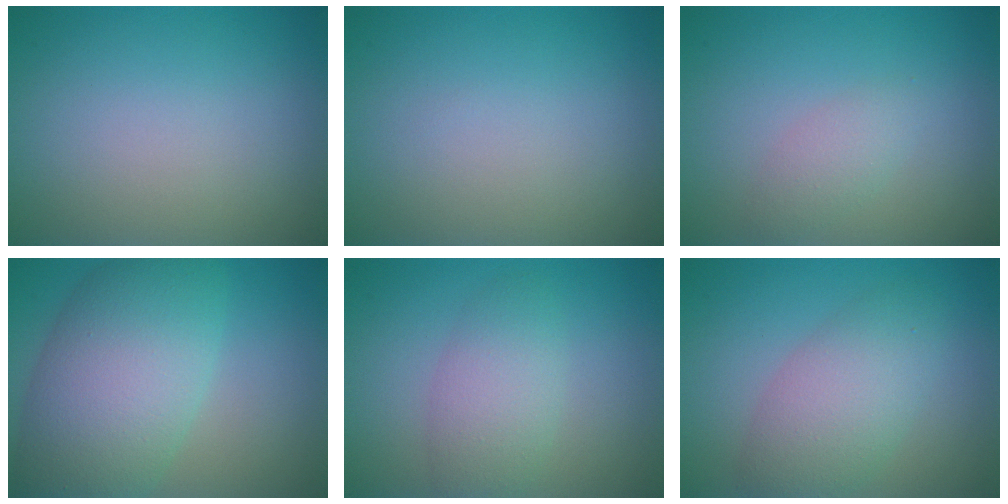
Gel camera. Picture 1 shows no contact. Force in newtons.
{"total": 0.0}
{"total": 1.6, "press": 1.6, "slide": 0.1}
{"total": 10.0, "press": 10.0, "slide": 0.4}
{"total": 3.5, "press": 3.5, "slide": 0.1}
{"total": 4.7, "press": 4.7, "slide": 0.3}